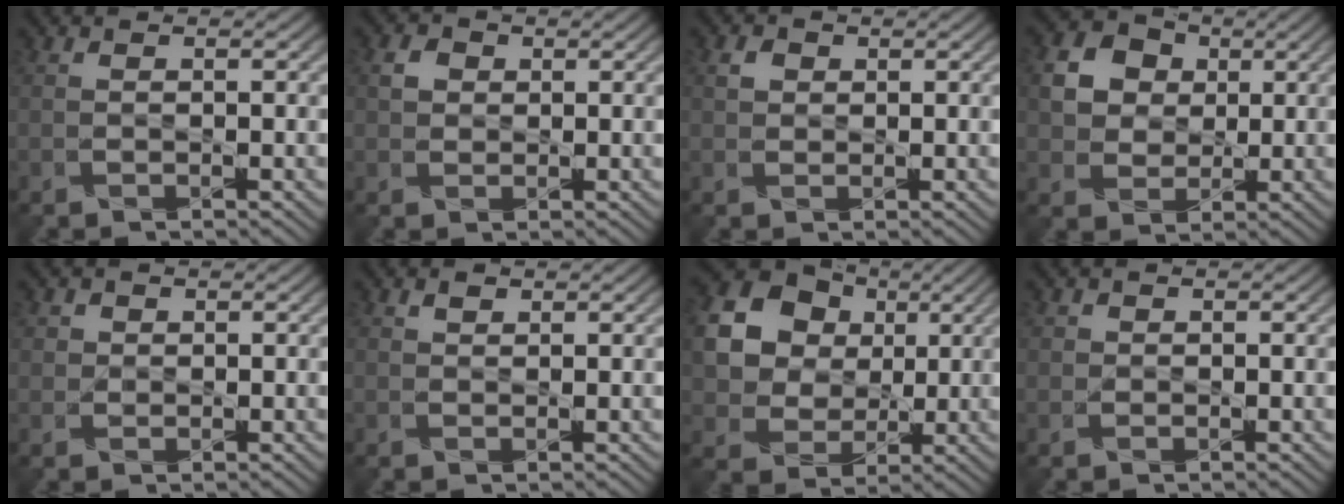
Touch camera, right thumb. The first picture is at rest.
{"total": 2.1, "force": [0.6, 1.8, 0.9], "torque": [-0.020, 0.000, 0.008]}
{"total": 1.6, "force": [0.6, 1.3, 0.7], "torque": [-0.017, 0.001, 0.010]}
{"total": 7.1, "force": [1.9, 6.1, 3.2], "torque": [-0.109, 0.011, 0.029]}
{"total": 1.7, "force": [0.7, 1.5, 0.3], "torque": [-0.010, -0.008, 0.015]}
{"total": 0.9, "force": [0.7, 0.4, 0.4], "torque": [-0.010, 0.001, 0.014]}
{"total": 18.8, "force": [6.3, 15.7, 8.3], "torque": [-0.237, 0.022, 0.135]}
{"total": 0.8, "force": [0.3, 0.7, 0.0], "torque": [0.000, -0.004, 0.004]}